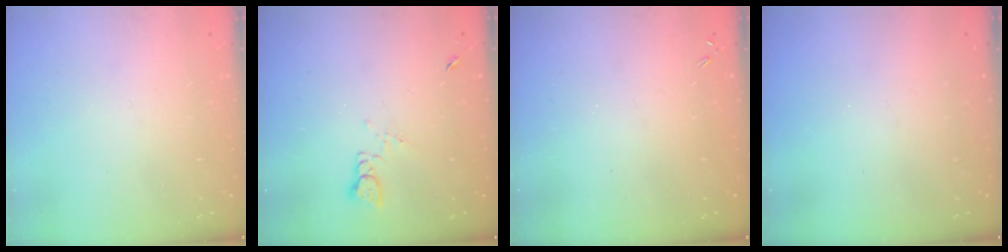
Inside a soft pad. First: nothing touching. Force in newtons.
{"total": 1.3, "press": 1.2, "slide": 0.1}
{"total": 0.0}
{"total": 0.0}